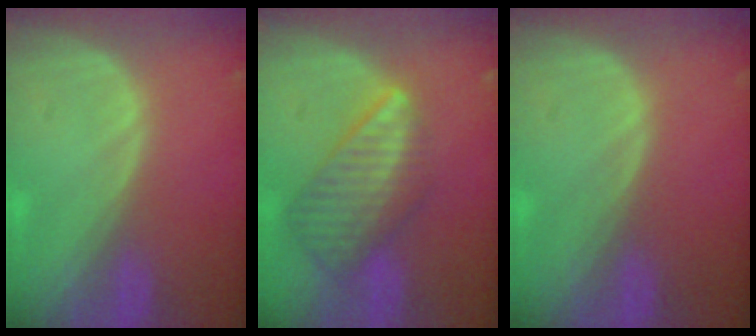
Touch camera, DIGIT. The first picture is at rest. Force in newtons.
{"total": 8.5, "press": 7.5, "slide": 4.2}
{"total": 0.0}